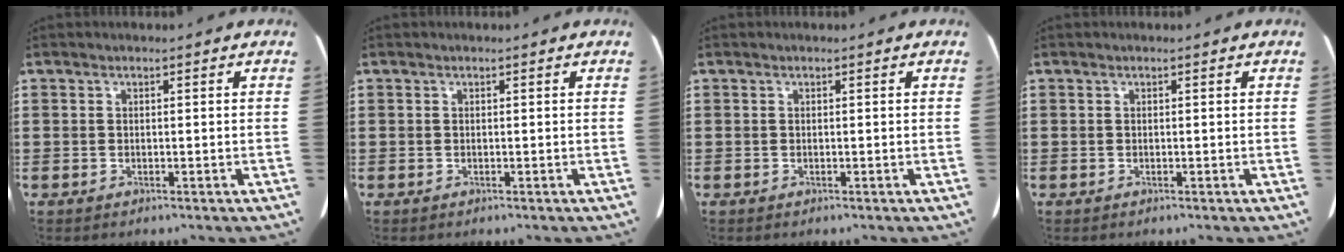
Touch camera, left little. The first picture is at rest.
{"total": 0.0}
{"total": 0.0}
{"total": 0.0}